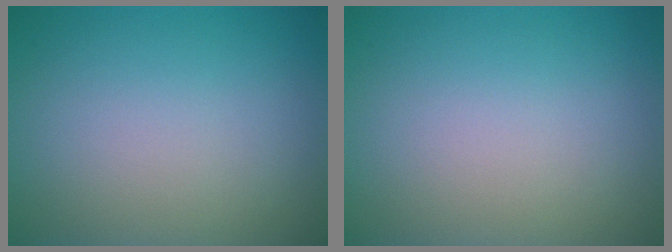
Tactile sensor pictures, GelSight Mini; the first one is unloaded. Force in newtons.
{"total": 0.0}